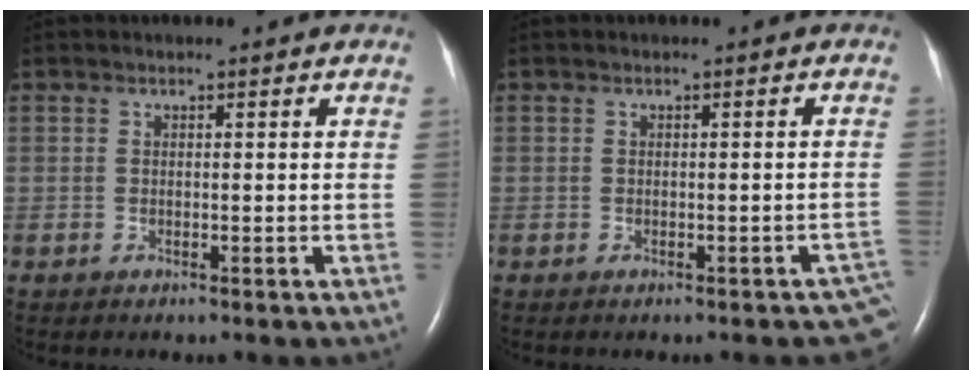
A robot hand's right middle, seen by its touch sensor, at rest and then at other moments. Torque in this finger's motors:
{"motor_torque": [-0.03, 0.03, 0.01, 0.00]}